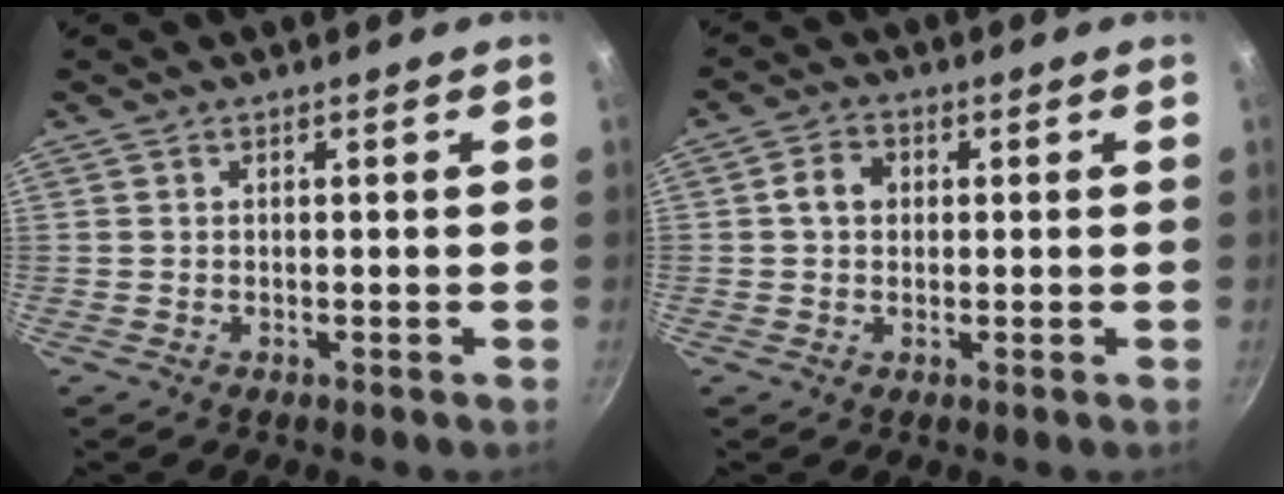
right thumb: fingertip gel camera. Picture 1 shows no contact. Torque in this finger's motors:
{"motor_torque": [1.49, 1.64, 0.53, -0.20, 0.16]}